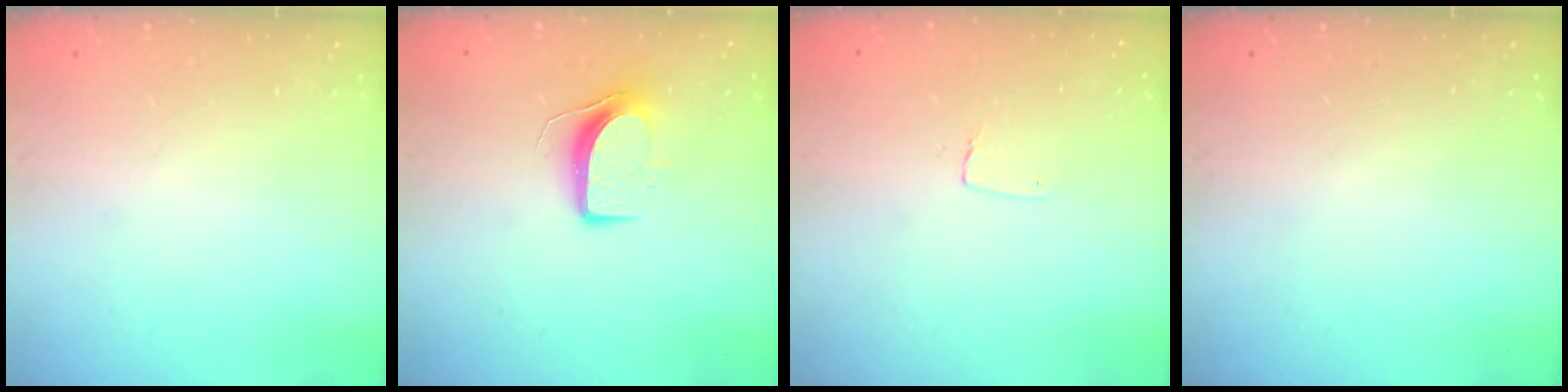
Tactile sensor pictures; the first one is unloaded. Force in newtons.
{"total": 8.9, "press": 8.9, "slide": 0.7}
{"total": 3.5, "press": 3.5, "slide": 0.2}
{"total": 0.0}